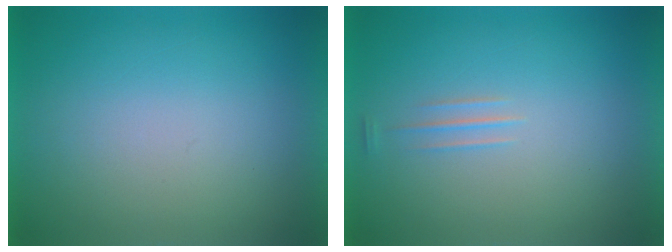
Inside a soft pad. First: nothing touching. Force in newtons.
{"total": 1.2}